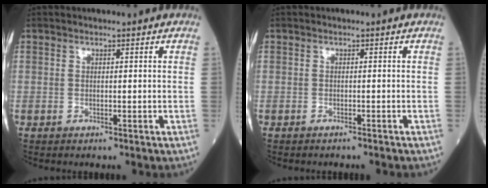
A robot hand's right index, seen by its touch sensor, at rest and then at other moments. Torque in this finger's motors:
{"motor_torque": [-0.93, -0.17, -0.13, -0.03]}